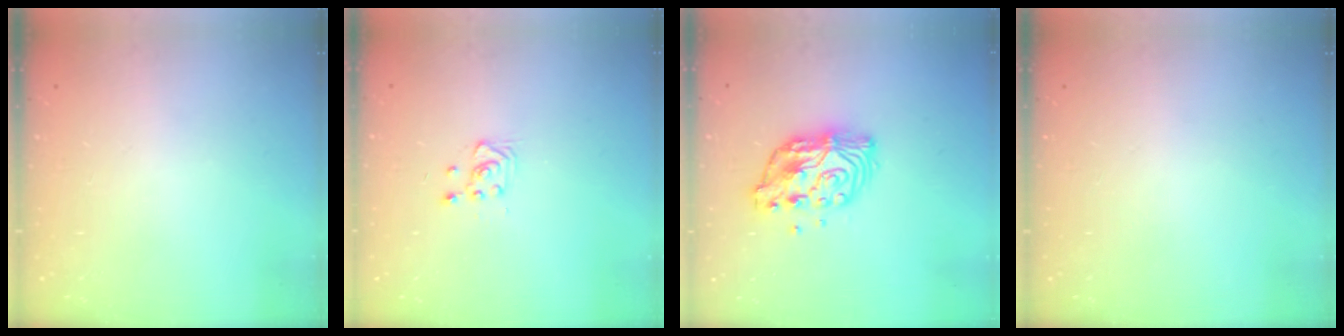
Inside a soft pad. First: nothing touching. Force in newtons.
{"total": 2.8, "press": 2.7, "slide": 0.7}
{"total": 11.0, "press": 10.9, "slide": 0.9}
{"total": 0.0}